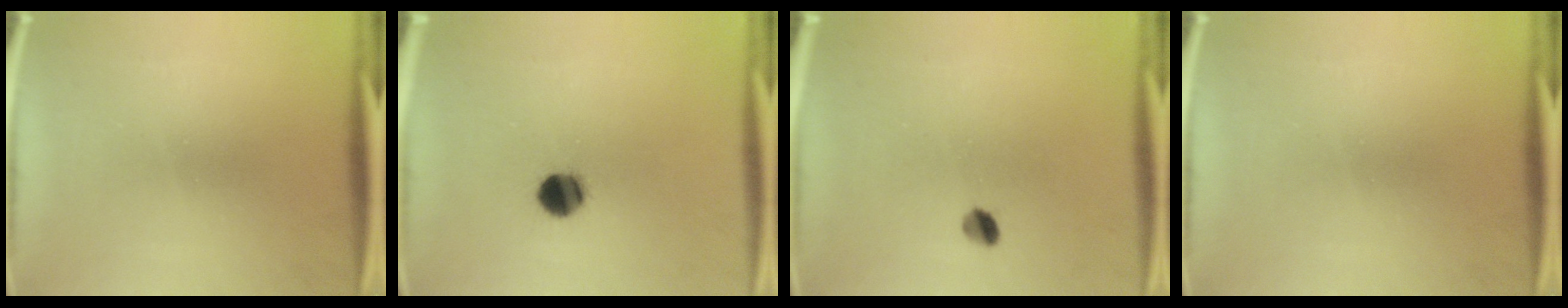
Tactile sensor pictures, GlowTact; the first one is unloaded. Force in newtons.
{"total": 6.4}
{"total": 2.5}
{"total": 0.0}